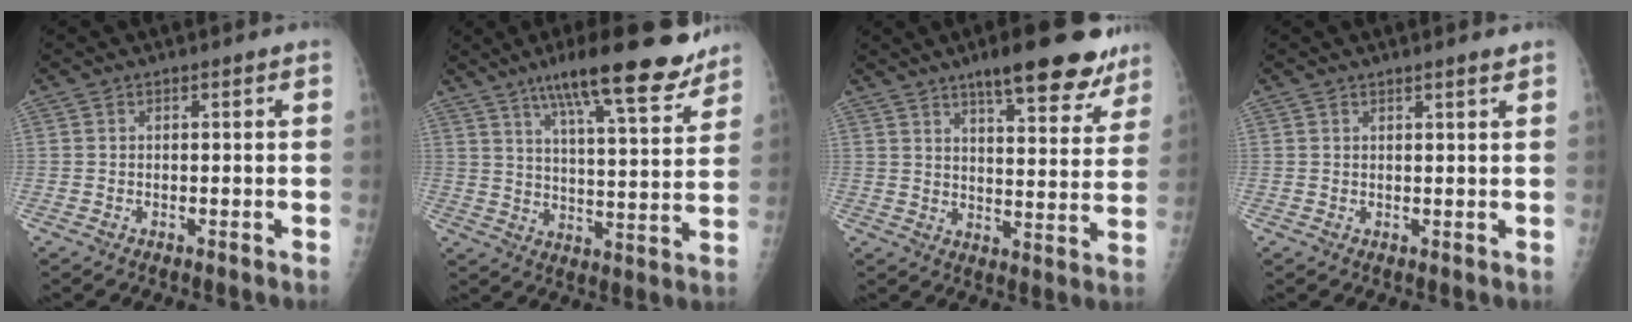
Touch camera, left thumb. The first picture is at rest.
{"total": 18.6, "force": [13.3, 3.8, 12.5], "torque": [-0.162, -0.054, 0.201]}
{"total": 16.7, "force": [11.7, 4.5, 11.0], "torque": [-0.109, -0.054, 0.159]}
{"total": 1.6, "force": [1.2, -0.1, 1.1], "torque": [-0.014, -0.006, 0.018]}